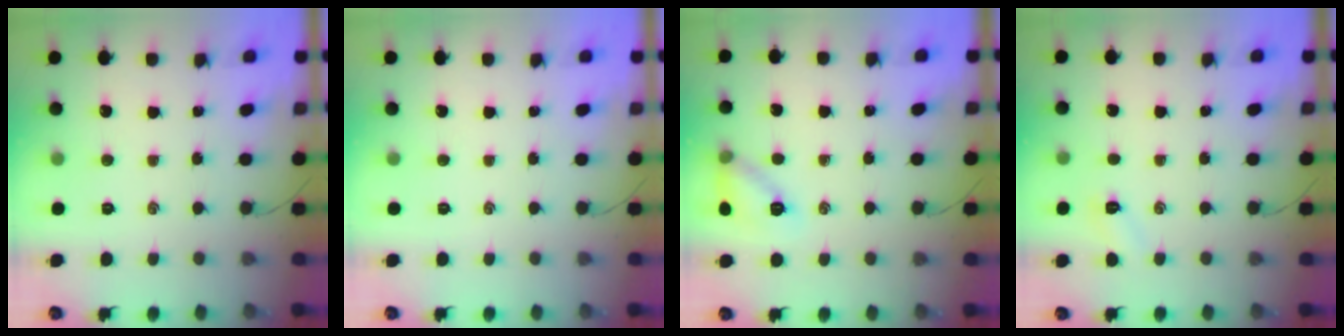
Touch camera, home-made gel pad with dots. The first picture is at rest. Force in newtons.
{"total": 0.0}
{"total": 10.4, "press": 10.4, "slide": 0.5}
{"total": 3.2, "press": 3.1, "slide": 0.9}